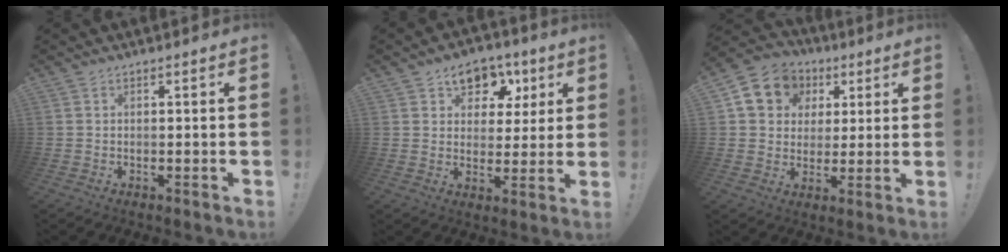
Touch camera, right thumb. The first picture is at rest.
{"total": 10.1, "force": [5.2, 7.7, 4.0], "torque": [-0.041, -0.024, 0.099]}
{"total": 12.5, "force": [4.7, 10.5, 4.8], "torque": [-0.062, -0.020, 0.094]}